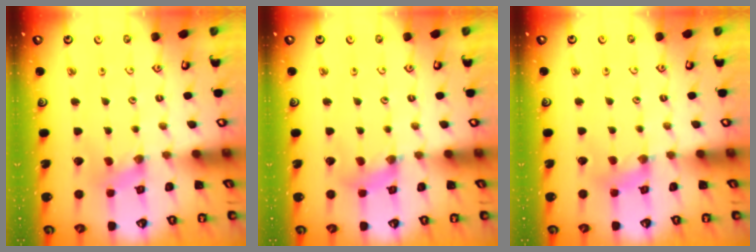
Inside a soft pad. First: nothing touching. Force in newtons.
{"total": 2.8, "press": 2.8, "slide": 0.4}
{"total": 3.5, "press": 3.5, "slide": 0.3}